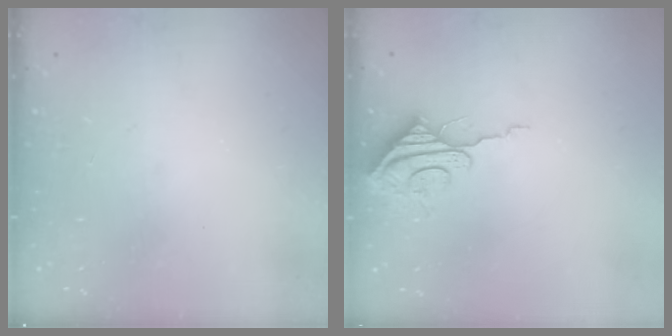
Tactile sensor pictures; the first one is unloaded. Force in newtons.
{"total": 8.1, "press": 8.1, "slide": 0.5}